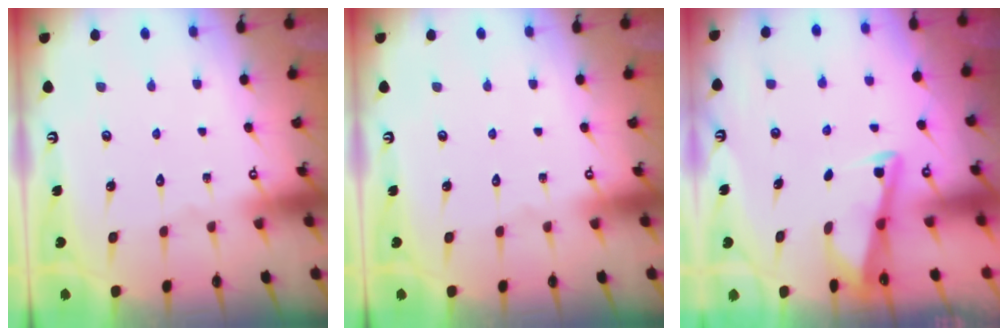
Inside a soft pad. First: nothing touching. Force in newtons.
{"total": 0.0}
{"total": 3.1, "press": 3.1, "slide": 0.3}